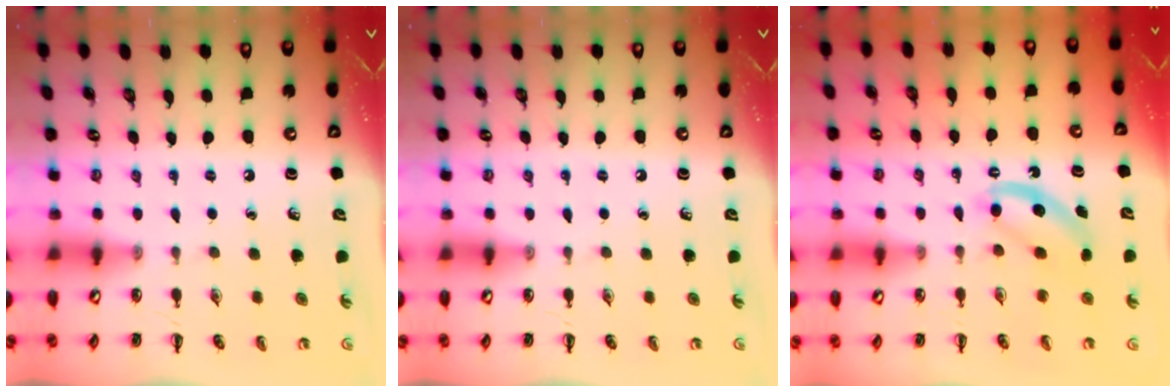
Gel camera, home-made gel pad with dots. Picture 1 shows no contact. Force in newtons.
{"total": 0.0}
{"total": 5.3, "press": 5.2, "slide": 1.1}